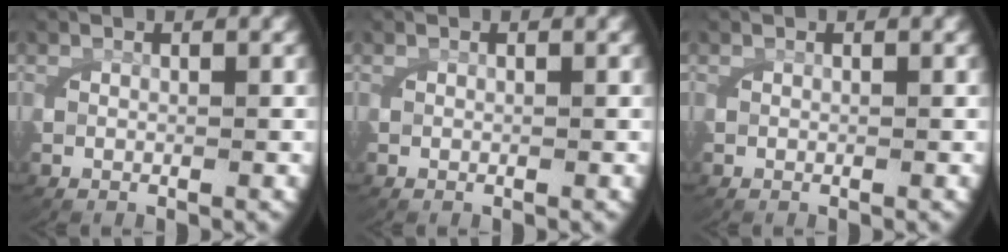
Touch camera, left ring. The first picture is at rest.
{"total": 0.0}
{"total": 0.0}